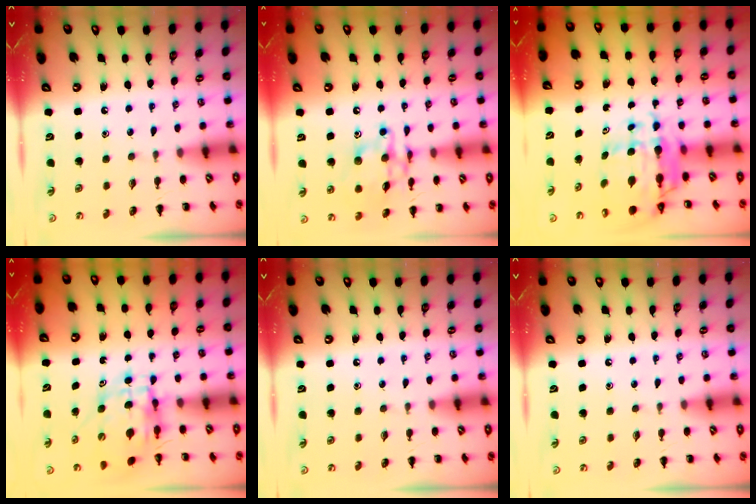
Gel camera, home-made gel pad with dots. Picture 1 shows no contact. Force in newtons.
{"total": 13.7, "press": 13.7, "slide": 1.1}
{"total": 9.6, "press": 9.2, "slide": 2.7}
{"total": 5.2, "press": 5.2, "slide": 0.4}
{"total": 0.0}
{"total": 0.0}